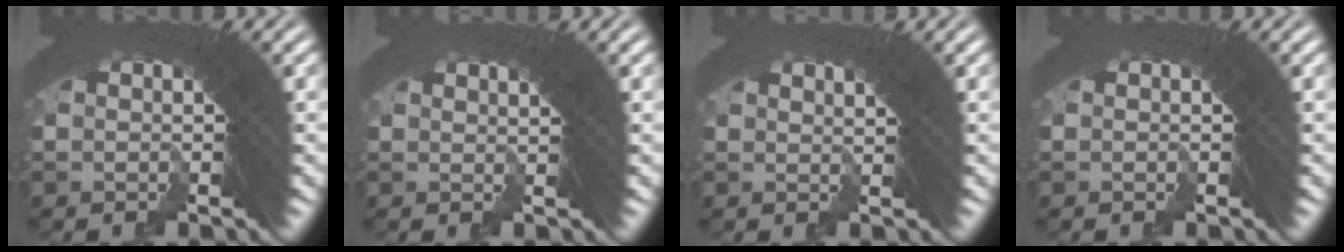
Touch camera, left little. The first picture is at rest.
{"total": 2.3, "force": [1.8, -1.0, 1.0], "torque": [0.002, 0.012, 0.031]}
{"total": 2.6, "force": [2.1, -1.1, 1.1], "torque": [-0.001, 0.011, 0.037]}
{"total": 0.0}